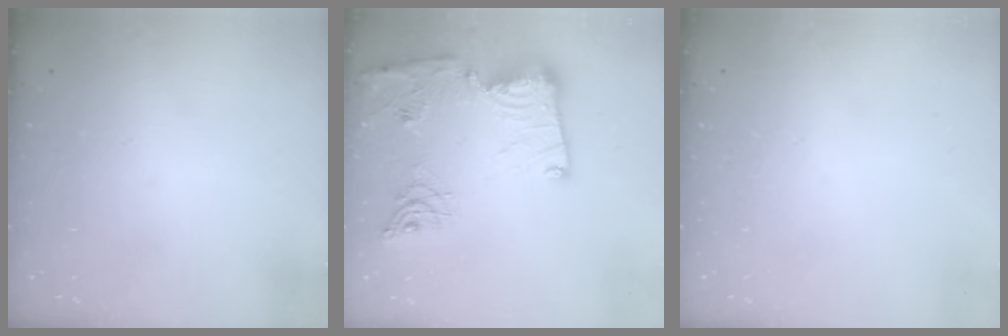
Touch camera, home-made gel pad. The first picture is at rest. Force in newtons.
{"total": 19.2, "press": 19.2, "slide": 1.7}
{"total": 0.0}